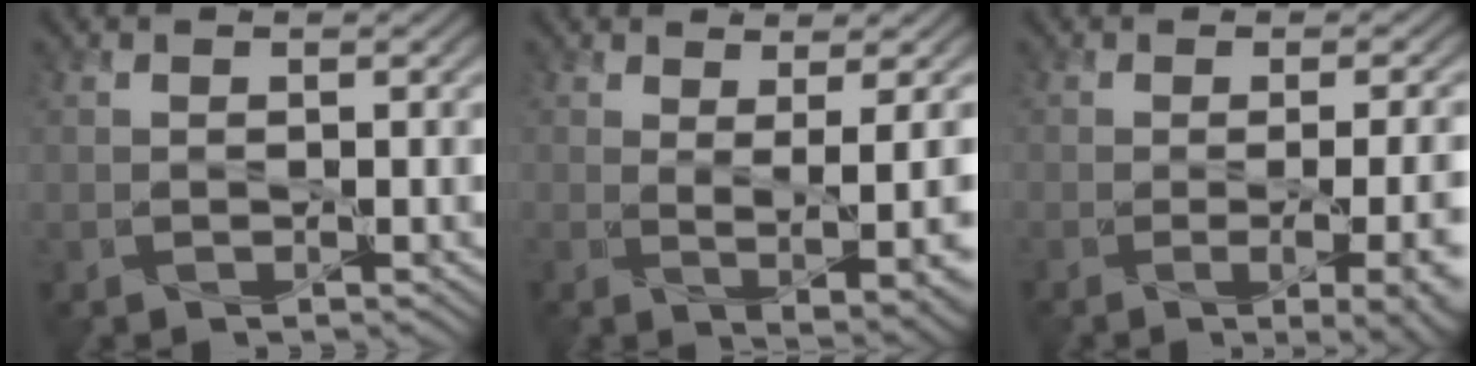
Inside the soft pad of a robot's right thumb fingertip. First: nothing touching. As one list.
[{"total": 5.8, "force": [0.5, 1.6, 5.6], "torque": [-0.081, -0.011, 0.016]}, {"total": 10.4, "force": [-2.5, 4.1, 9.2], "torque": [-0.080, -0.011, -0.019]}]